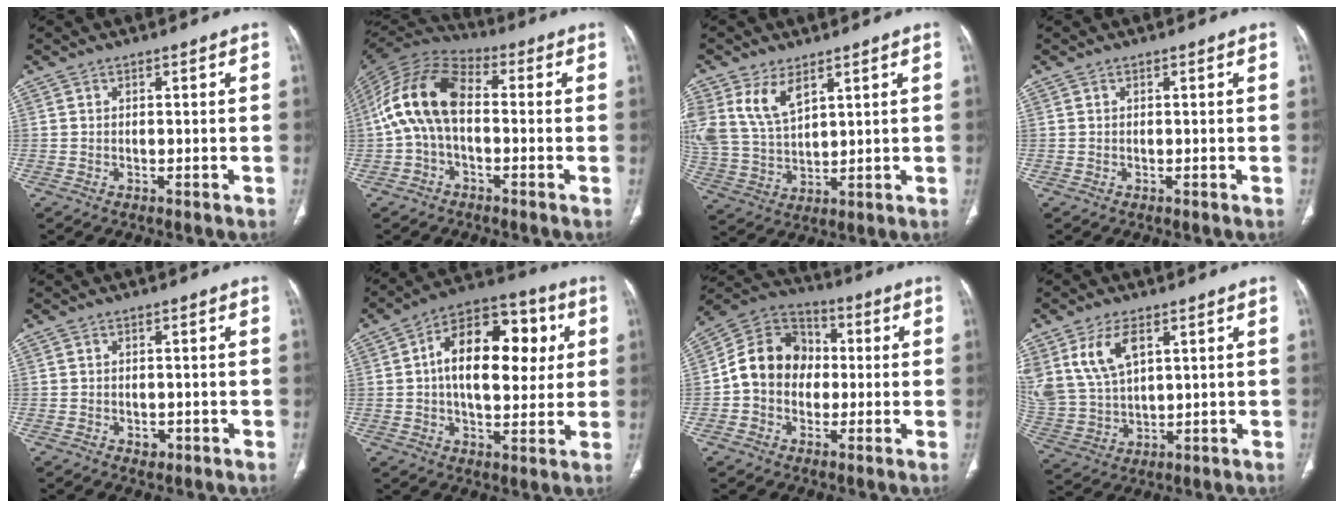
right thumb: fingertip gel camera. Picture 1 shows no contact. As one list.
[{"total": 13.4, "force": [-0.4, 7.7, 11.0], "torque": [-0.211, 0.037, -0.020]}, {"total": 9.5, "force": [5.1, 5.1, 6.3], "torque": [-0.122, -0.013, 0.115]}, {"total": 0.0}, {"total": 1.7, "force": [-0.6, 1.3, 0.9], "torque": [-0.008, 0.002, -0.004]}, {"total": 19.3, "force": [3.3, 10.9, 15.5], "torque": [-0.204, 0.018, 0.044]}, {"total": 13.2, "force": [-0.4, 11.1, 7.1], "torque": [-0.096, 0.036, -0.018]}, {"total": 11.3, "force": [5.1, 6.3, 7.9], "torque": [-0.162, -0.012, 0.117]}]